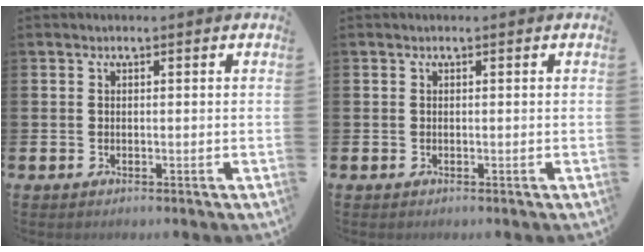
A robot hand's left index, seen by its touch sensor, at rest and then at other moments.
{"total": 0.0}